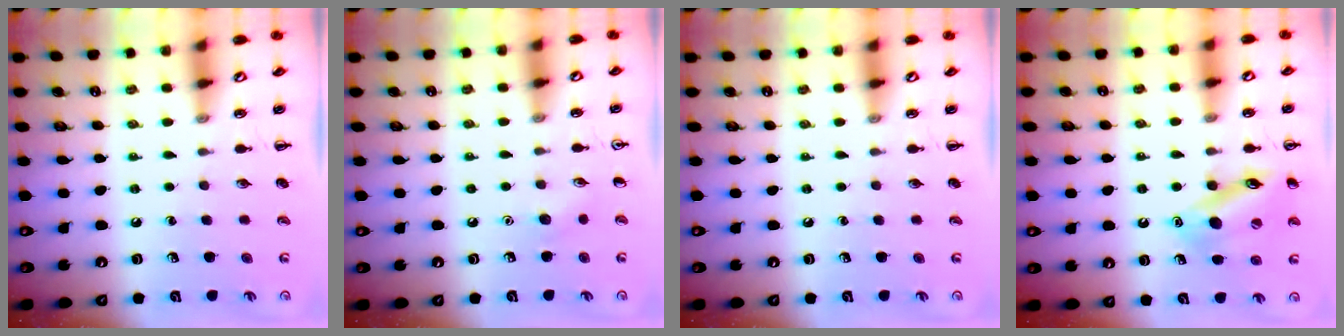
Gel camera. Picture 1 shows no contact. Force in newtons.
{"total": 4.0, "press": 3.8, "slide": 1.4}
{"total": 0.0}
{"total": 14.6, "press": 14.4, "slide": 2.0}